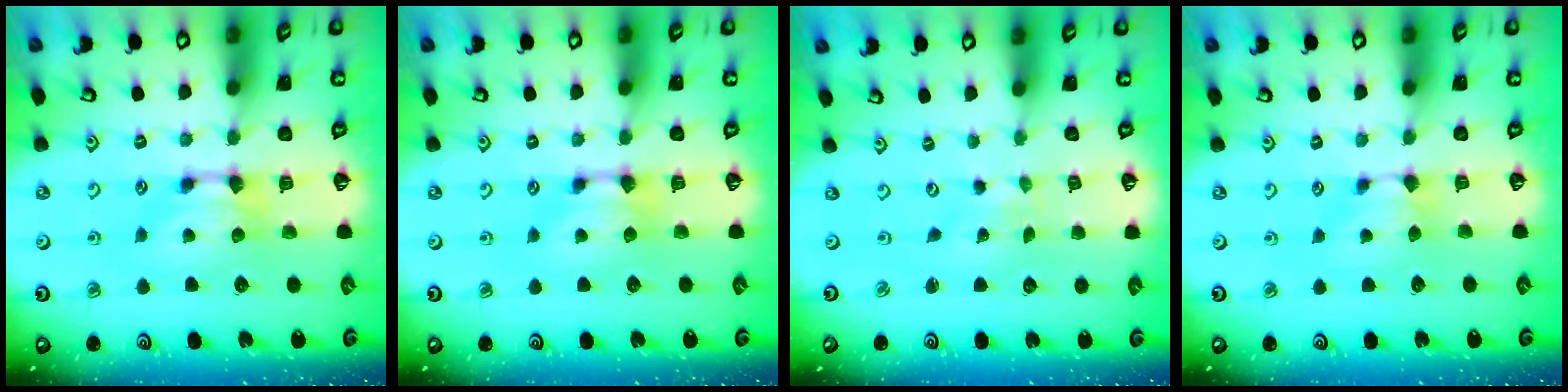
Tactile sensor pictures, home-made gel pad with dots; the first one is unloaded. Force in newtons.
{"total": 0.0}
{"total": 6.1, "press": 6.1, "slide": 0.5}
{"total": 1.1, "press": 0.7, "slide": 0.8}